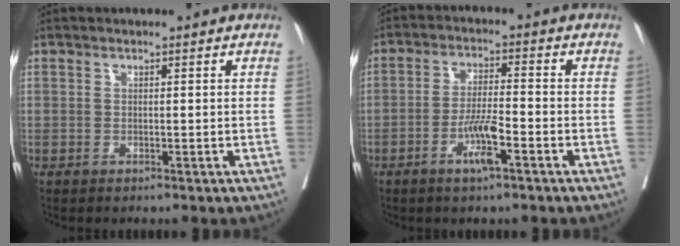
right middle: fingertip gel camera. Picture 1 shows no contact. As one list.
[{"total": 5.7, "force": [-2.9, 0.5, 4.9], "torque": [-0.095, -0.004, -0.054]}]